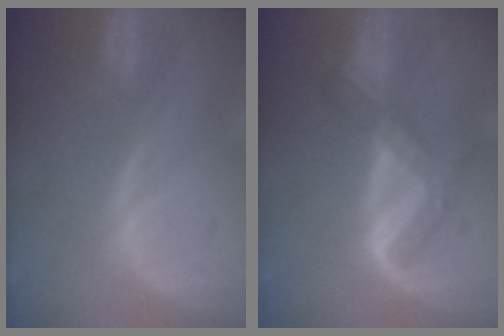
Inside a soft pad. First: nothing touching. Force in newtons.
{"total": 6.7, "press": 5.7, "slide": 3.5}